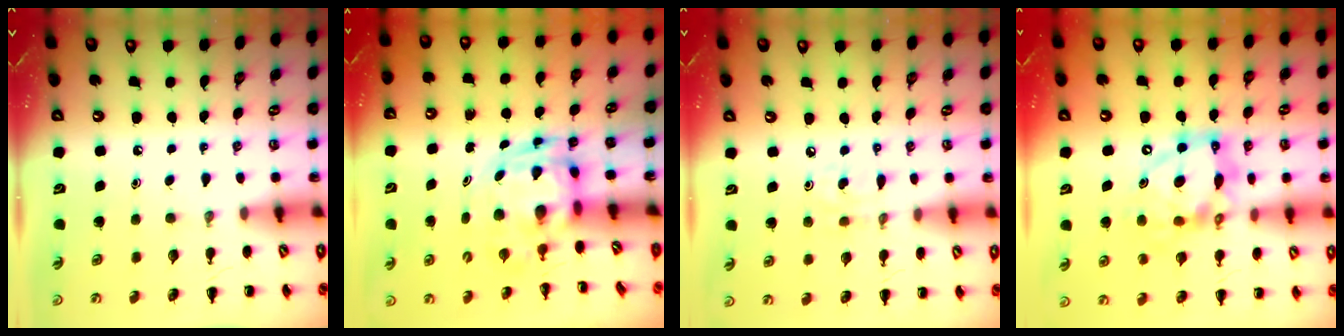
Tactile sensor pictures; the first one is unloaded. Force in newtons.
{"total": 3.5, "press": 3.4, "slide": 0.7}
{"total": 2.8, "press": 2.7, "slide": 0.9}
{"total": 12.7, "press": 12.0, "slide": 4.0}